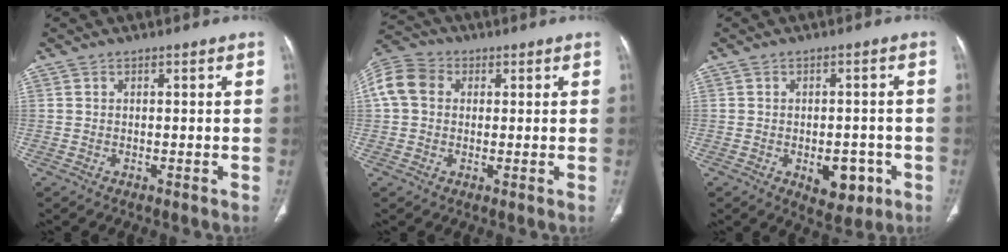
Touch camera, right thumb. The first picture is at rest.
{"total": 9.3, "force": [2.0, 7.4, 5.3], "torque": [-0.103, 0.024, 0.030]}
{"total": 6.8, "force": [-2.3, 4.0, 4.9], "torque": [-0.038, 0.010, -0.020]}